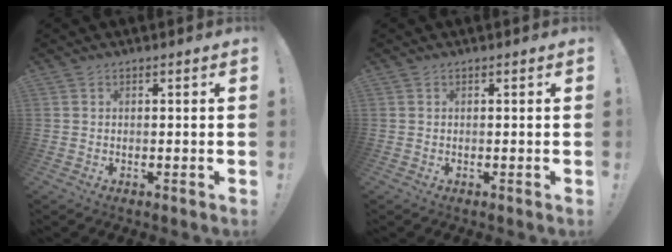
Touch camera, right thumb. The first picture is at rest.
{"total": 0.0}